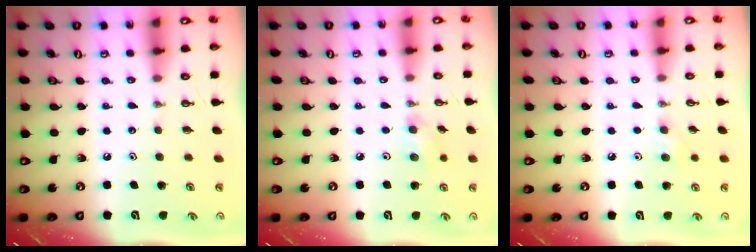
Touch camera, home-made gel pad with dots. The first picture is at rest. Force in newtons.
{"total": 6.6, "press": 6.0, "slide": 2.7}
{"total": 6.2, "press": 5.8, "slide": 2.3}